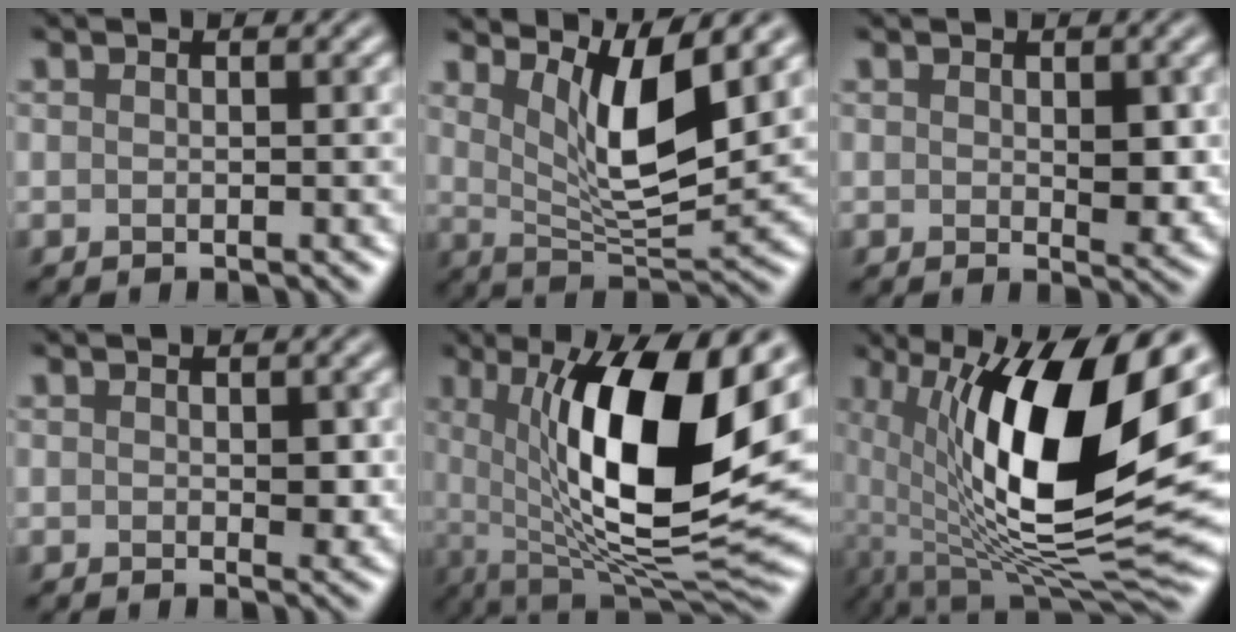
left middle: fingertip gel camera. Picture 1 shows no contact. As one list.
[{"total": 7.0, "force": [3.2, 1.8, 6.0], "torque": [-0.103, -0.015, 0.059]}, {"total": 2.6, "force": [0.2, 1.3, 2.2], "torque": [-0.031, -0.008, 0.006]}, {"total": 1.8, "force": [0.1, 1.0, 1.5], "torque": [-0.017, -0.004, 0.004]}, {"total": 14.7, "force": [2.7, 4.7, 13.7], "torque": [-0.205, -0.013, 0.041]}, {"total": 16.1, "force": [2.1, 6.0, 14.8], "torque": [-0.253, -0.018, 0.033]}]